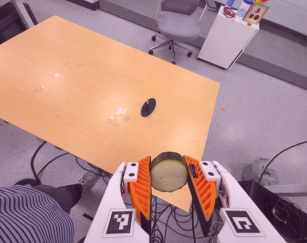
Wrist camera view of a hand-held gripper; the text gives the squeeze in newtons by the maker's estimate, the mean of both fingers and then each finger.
{"total": 12.5, "left": 11.9, "right": 13.1}